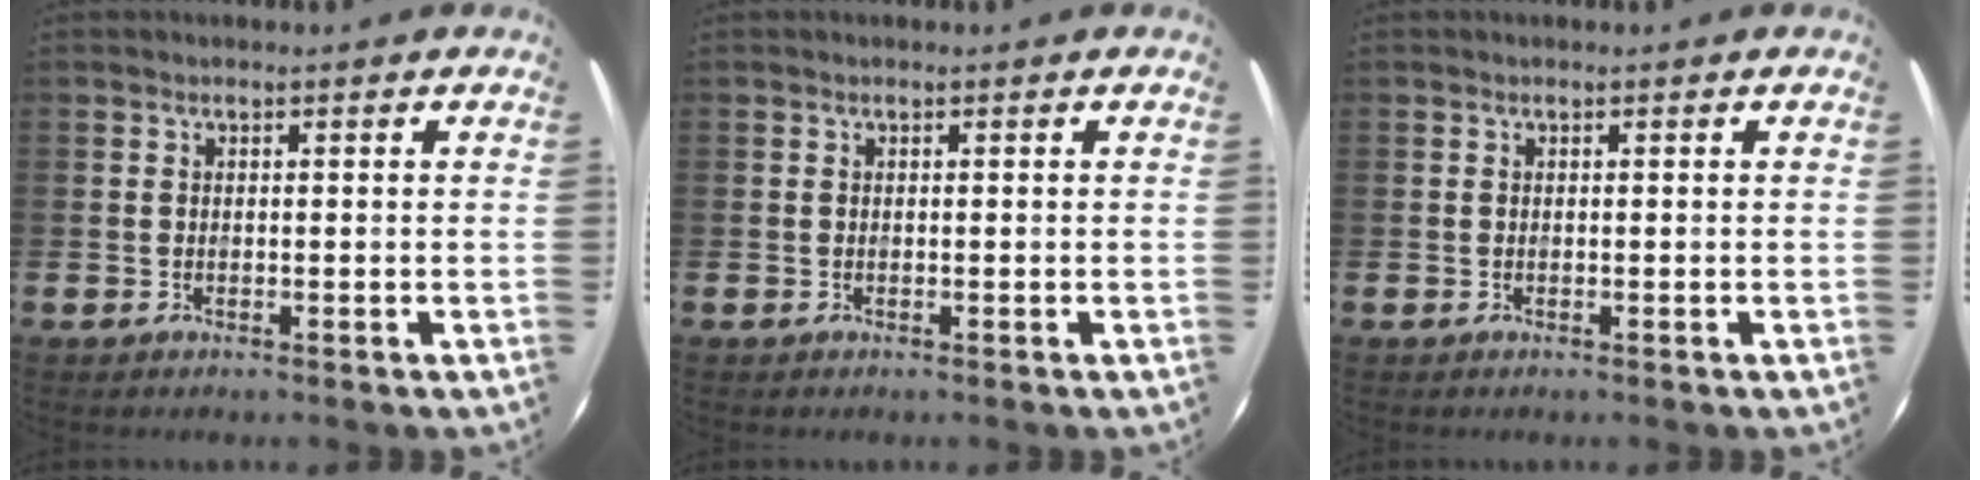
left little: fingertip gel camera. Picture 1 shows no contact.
{"total": 0.0}
{"total": 0.0}